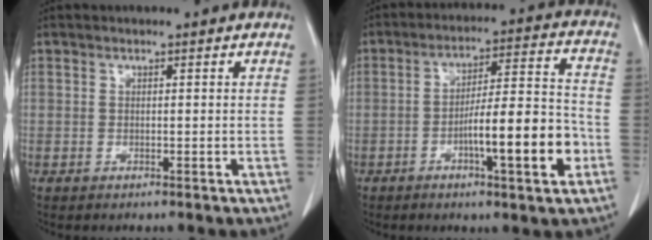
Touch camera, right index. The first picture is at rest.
{"total": 12.8, "force": [-4.5, 1.2, 11.9], "torque": [-0.188, 0.010, -0.068]}